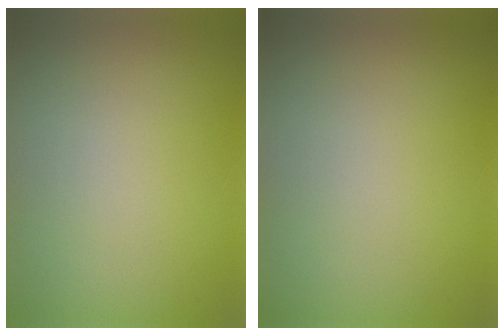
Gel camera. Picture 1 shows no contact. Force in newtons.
{"total": 0.0}